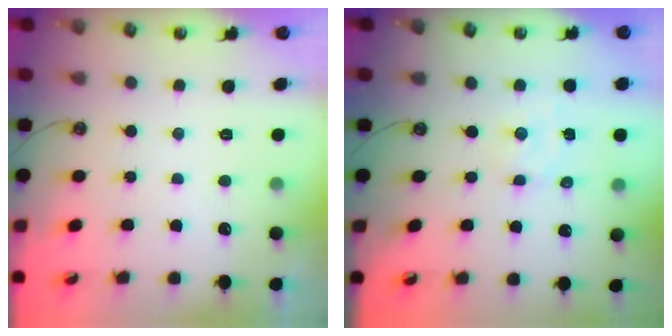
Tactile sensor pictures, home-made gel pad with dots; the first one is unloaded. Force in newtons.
{"total": 1.6, "press": 1.6, "slide": 0.1}